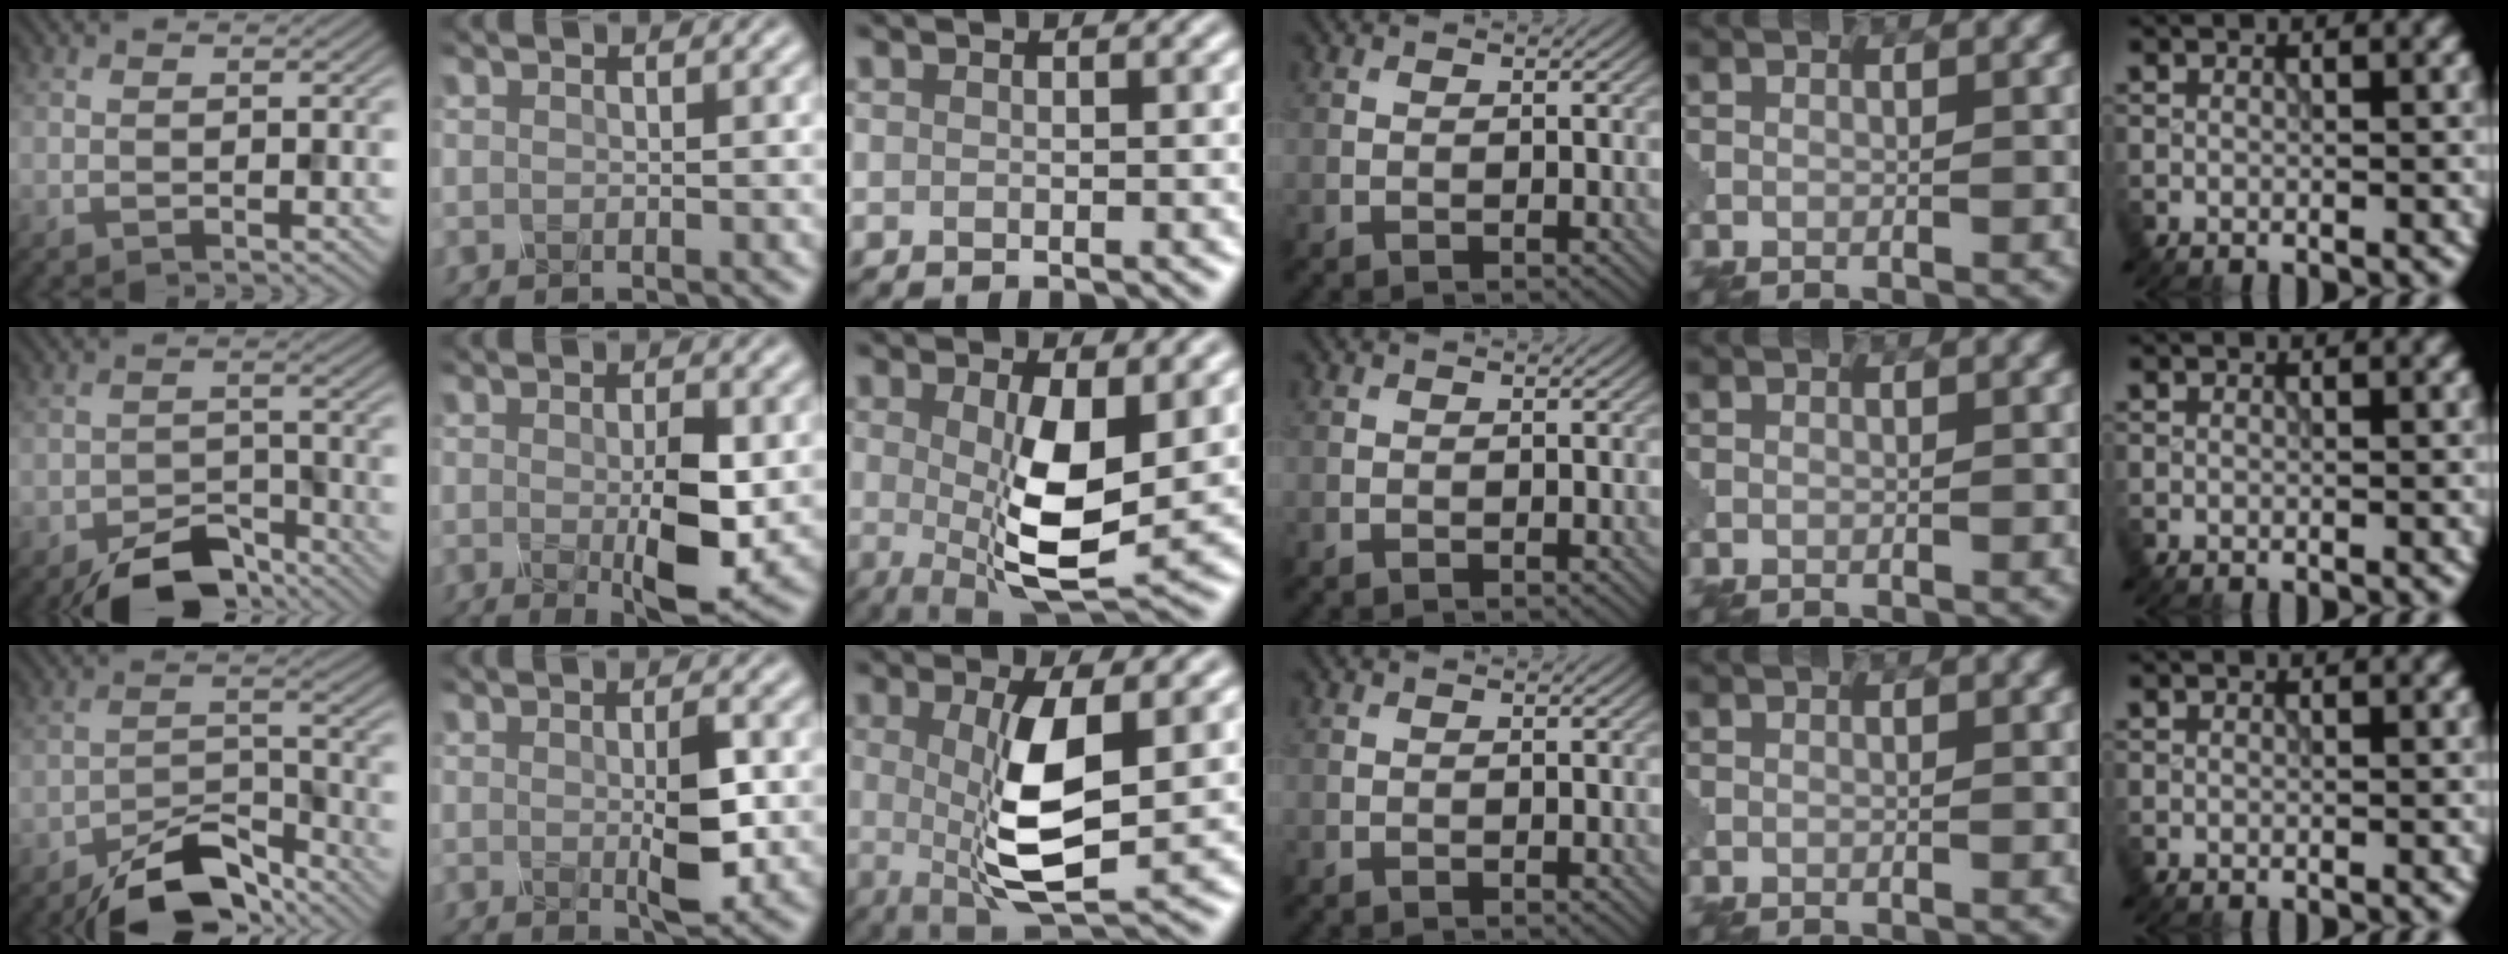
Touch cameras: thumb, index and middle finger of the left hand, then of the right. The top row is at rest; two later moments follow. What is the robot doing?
{"motion": "press", "object": "mechanical pencil"}